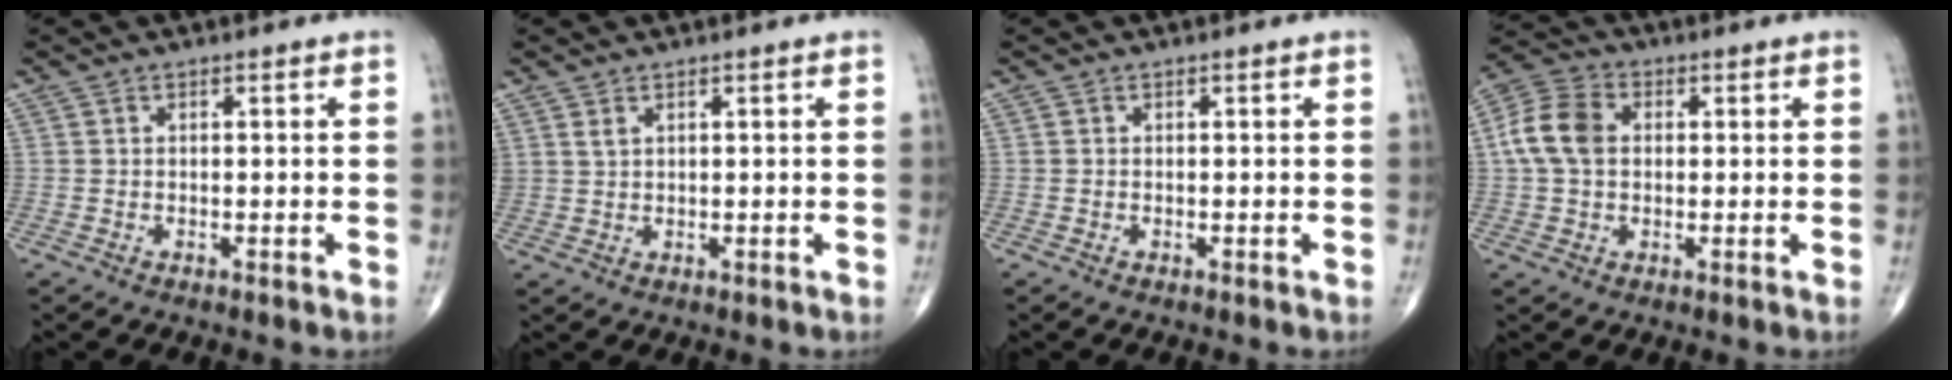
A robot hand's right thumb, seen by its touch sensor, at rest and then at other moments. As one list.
[{"total": 1.5, "force": [1.0, 0.7, 0.9], "torque": [-0.015, -0.002, 0.026]}, {"total": 0.0}, {"total": 9.1, "force": [1.0, 6.6, 6.2], "torque": [-0.126, 0.022, 0.012]}]